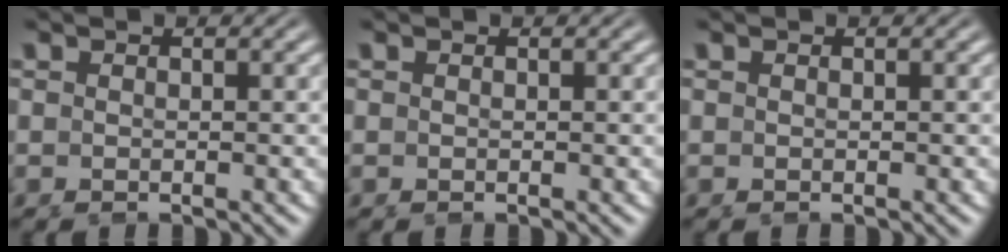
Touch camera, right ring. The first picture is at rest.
{"total": 0.0}
{"total": 0.0}